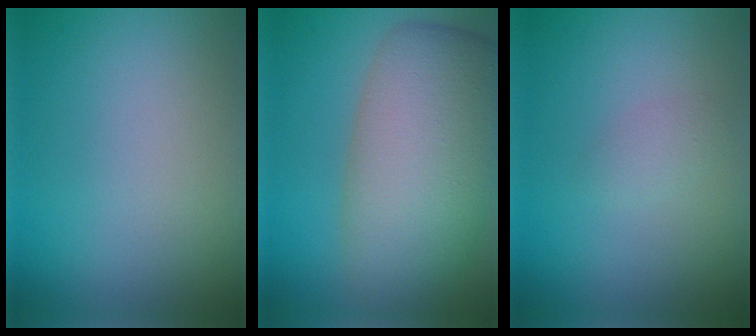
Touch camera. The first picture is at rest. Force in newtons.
{"total": 10.5, "press": 10.5, "slide": 0.7}
{"total": 1.1, "press": 1.1, "slide": 0.1}